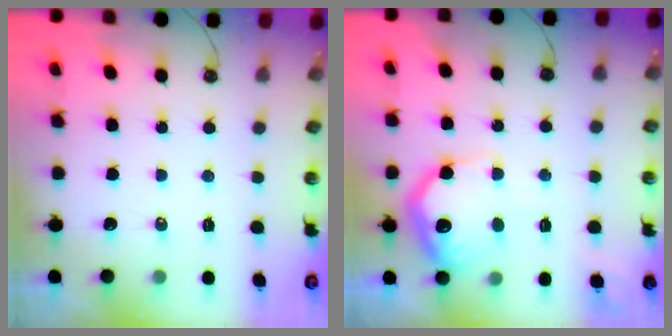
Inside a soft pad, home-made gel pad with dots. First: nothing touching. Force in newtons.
{"total": 16.2, "press": 16.2, "slide": 1.2}